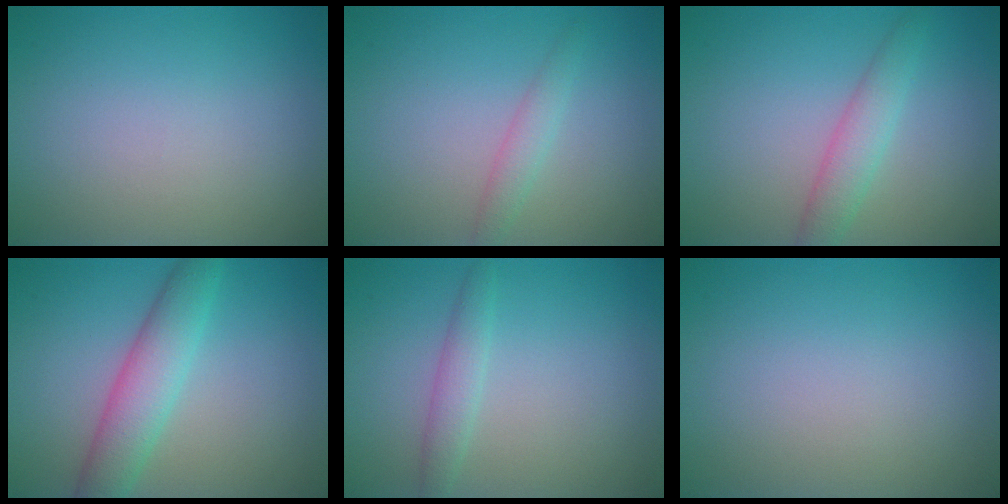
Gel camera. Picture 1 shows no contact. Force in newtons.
{"total": 1.6, "press": 1.6, "slide": 0.0}
{"total": 2.7, "press": 2.7, "slide": 0.1}
{"total": 4.5, "press": 4.5, "slide": 0.1}
{"total": 1.9, "press": 1.9, "slide": 0.1}
{"total": 0.0}